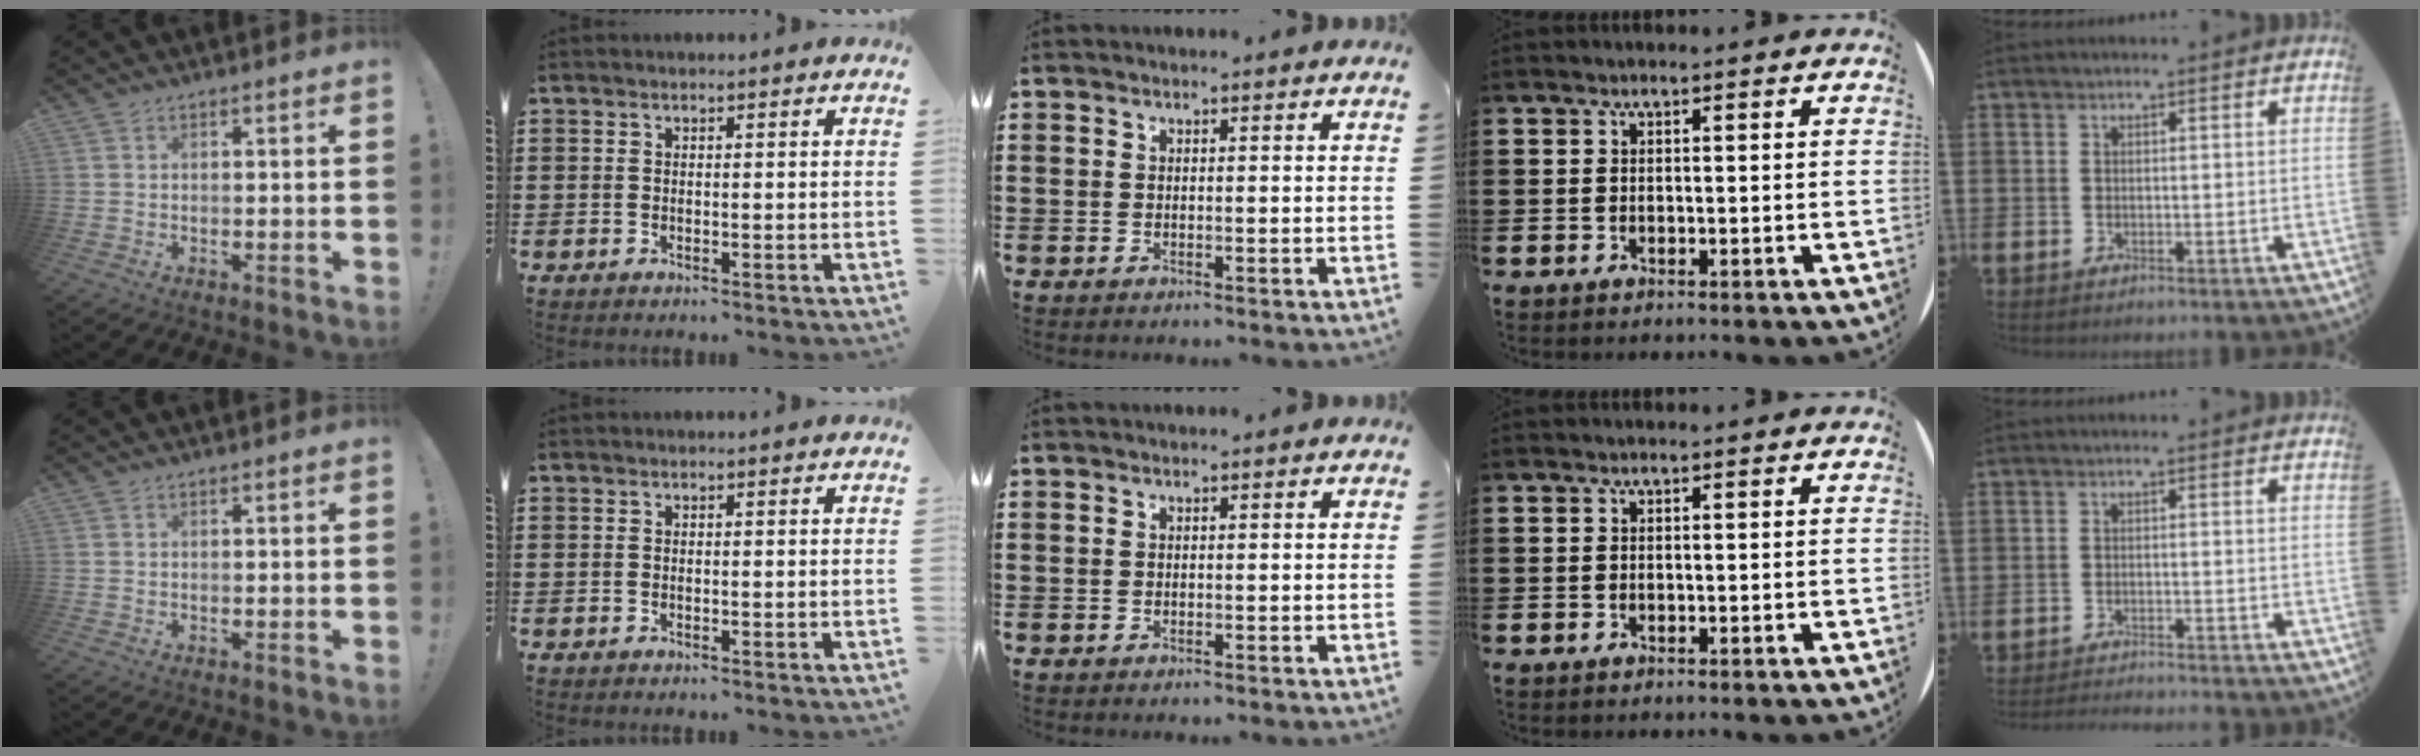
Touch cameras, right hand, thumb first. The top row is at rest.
{"little": {"total": 1.5, "force": [-1.5, -0.2, 0.1], "torque": [-0.002, 0.003, -0.029]}}